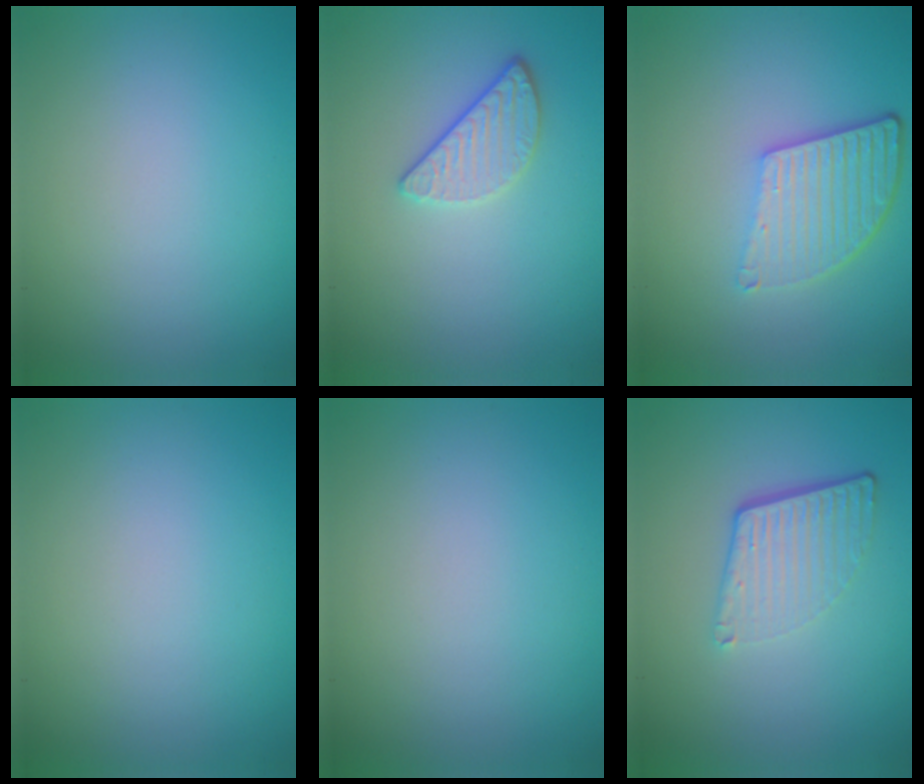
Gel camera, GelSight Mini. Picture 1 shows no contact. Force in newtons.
{"total": 2.4, "press": 2.1, "slide": 1.1}
{"total": 5.4, "press": 3.9, "slide": 3.8}
{"total": 0.0}
{"total": 0.0}
{"total": 4.4, "press": 2.9, "slide": 3.3}